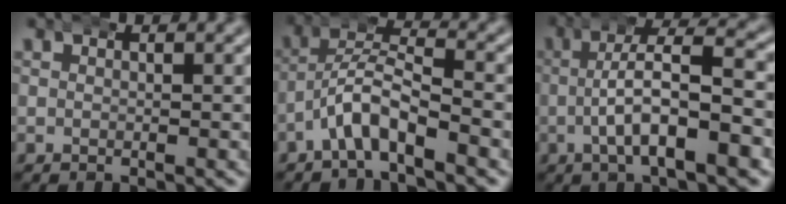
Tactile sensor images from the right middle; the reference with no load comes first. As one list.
[{"total": 4.9, "force": [-1.8, 3.1, 3.3], "torque": [-0.060, -0.006, -0.040]}, {"total": 6.6, "force": [-1.1, 2.2, 6.1], "torque": [-0.091, 0.006, -0.023]}]